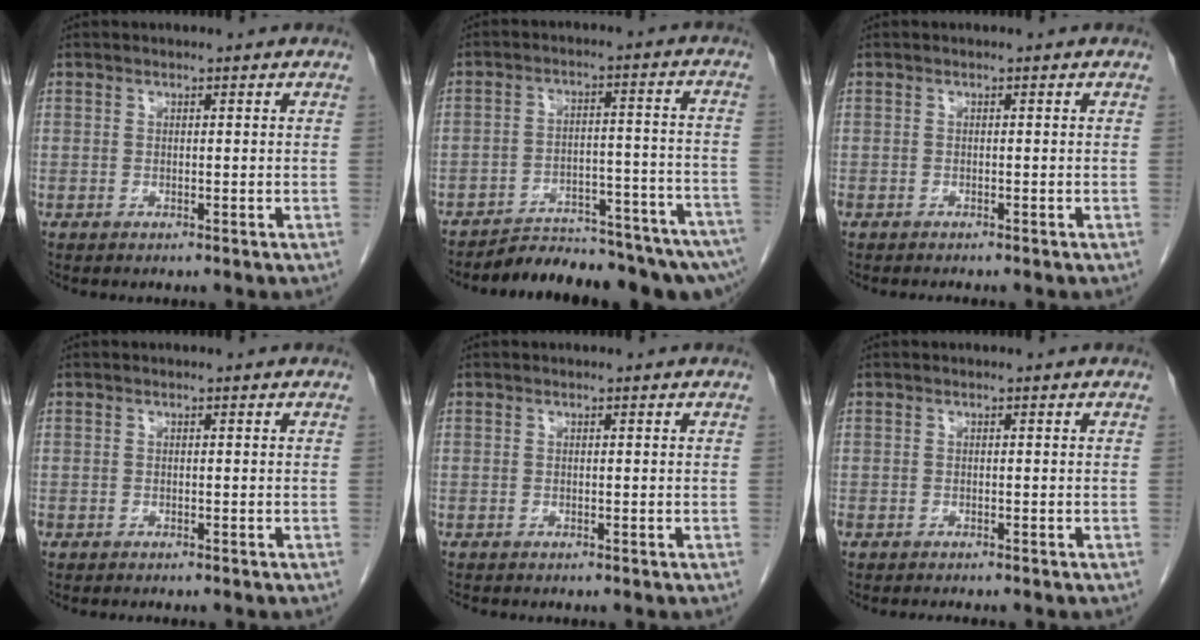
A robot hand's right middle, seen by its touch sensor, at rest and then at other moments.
{"total": 16.8, "force": [-15.2, 2.1, 6.6], "torque": [-0.057, 0.024, -0.207]}
{"total": 2.3, "force": [-2.0, 0.7, 1.0], "torque": [-0.018, -0.006, -0.027]}
{"total": 2.3, "force": [-1.9, 0.9, 0.9], "torque": [-0.018, -0.006, -0.026]}
{"total": 0.6, "force": [-0.6, 0.0, 0.1], "torque": [-0.011, -0.004, -0.013]}
{"total": 3.1, "force": [-2.7, 0.9, 1.3], "torque": [-0.023, -0.008, -0.039]}